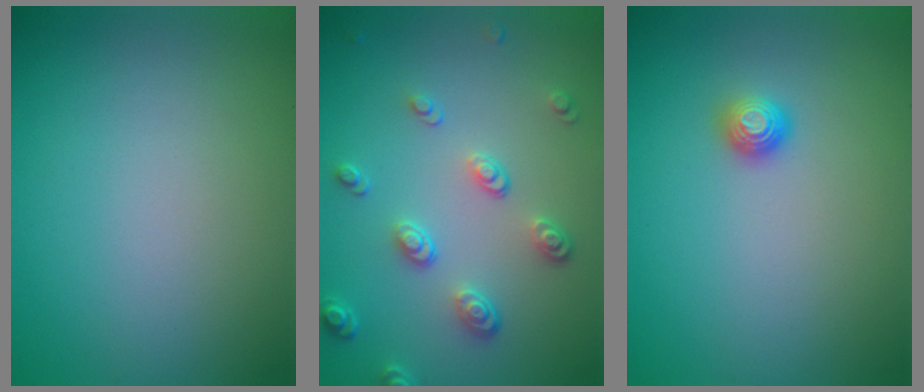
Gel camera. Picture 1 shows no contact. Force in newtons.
{"total": 3.5, "press": 2.8, "slide": 2.2}
{"total": 1.1, "press": 1.0, "slide": 0.3}